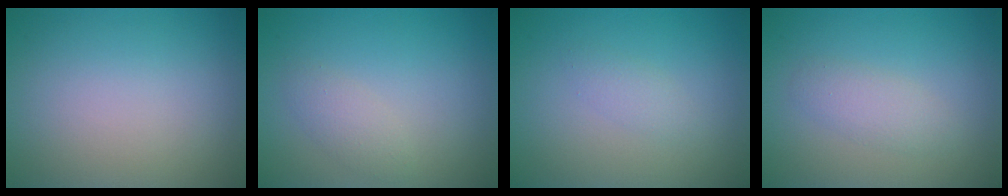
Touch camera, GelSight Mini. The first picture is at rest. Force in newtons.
{"total": 1.5, "press": 1.5, "slide": 0.0}
{"total": 1.1, "press": 1.1, "slide": 0.1}
{"total": 1.9, "press": 1.9, "slide": 0.0}